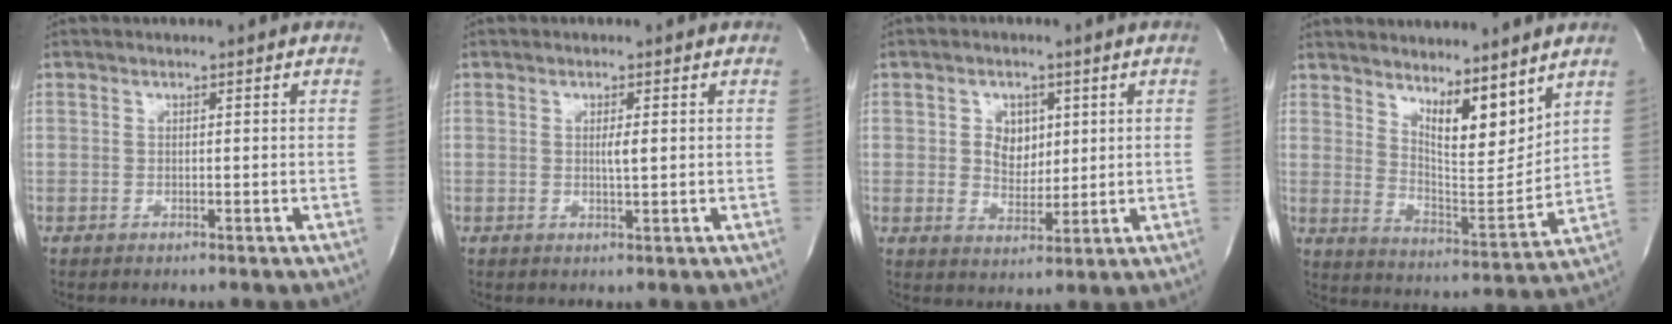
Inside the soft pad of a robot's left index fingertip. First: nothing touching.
{"total": 1.8, "force": [0.0, 0.2, 1.8], "torque": [-0.033, -0.005, -0.001]}
{"total": 5.1, "force": [1.3, 4.0, 2.9], "torque": [-0.049, 0.002, 0.027]}
{"total": 10.6, "force": [7.6, 2.8, 6.8], "torque": [-0.118, -0.012, 0.137]}